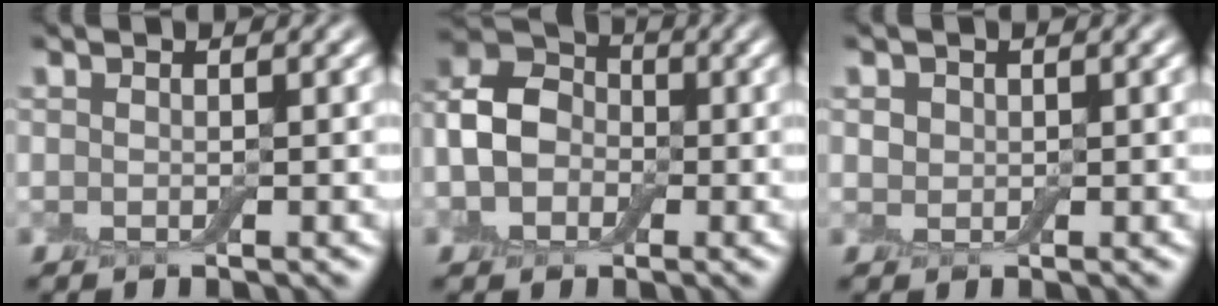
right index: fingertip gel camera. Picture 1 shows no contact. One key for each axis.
{"total": 6.3, "fx": -0.9, "fy": 5.2, "fz": 3.5, "tx": -0.068, "ty": 0.011, "tz": -0.029}
{"total": 0.9, "fx": 0.3, "fy": 0.9, "fz": -0.1, "tx": 0.002, "ty": 0.003, "tz": 0.003}